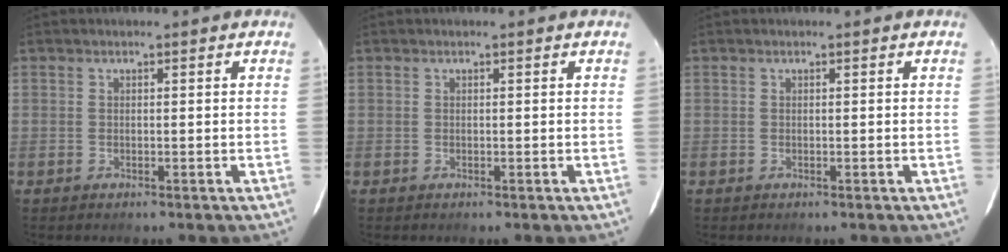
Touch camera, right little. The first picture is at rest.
{"total": 0.0}
{"total": 0.0}